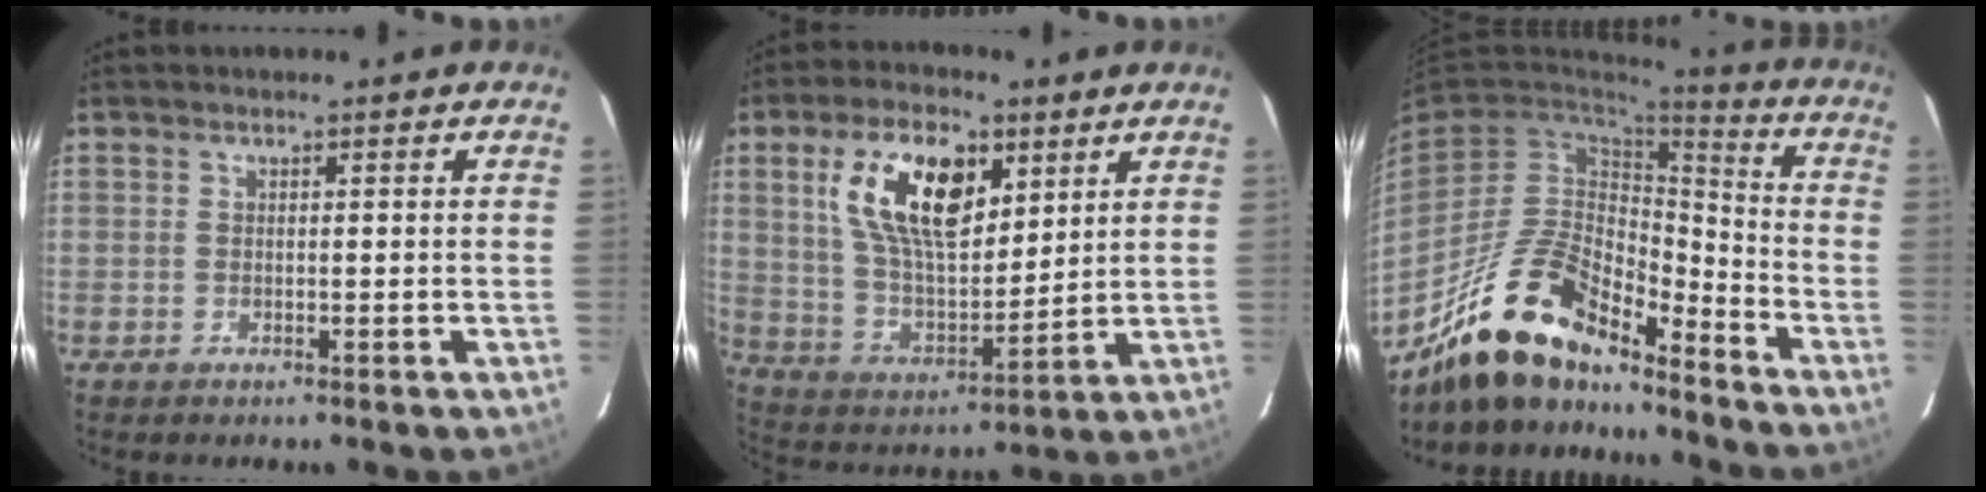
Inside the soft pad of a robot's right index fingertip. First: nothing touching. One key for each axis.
{"total": 17.2, "fx": 7.2, "fy": 8.5, "fz": 13.1, "tx": -0.242, "ty": 0.014, "tz": 0.143}
{"total": 17.8, "fx": -14.2, "fy": 6.1, "fz": 8.8, "tx": -0.184, "ty": 0.003, "tz": -0.260}